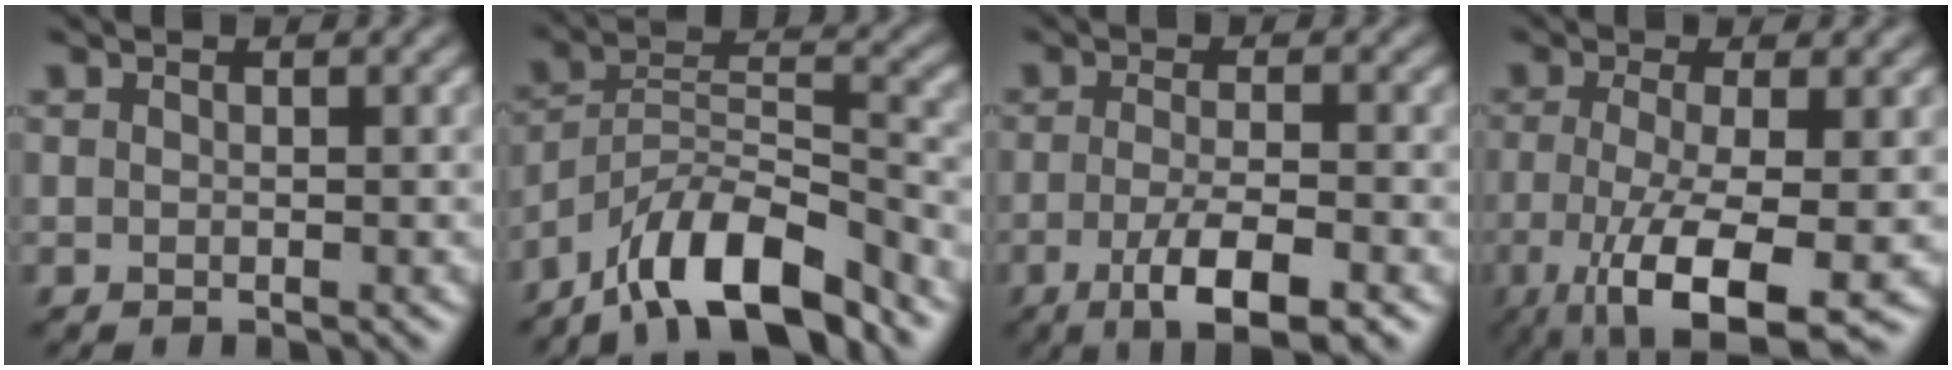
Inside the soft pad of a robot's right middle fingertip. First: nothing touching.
{"total": 9.7, "force": [-7.3, 2.8, 5.8], "torque": [-0.091, 0.007, -0.141]}
{"total": 5.3, "force": [-2.5, 1.3, 4.5], "torque": [-0.078, -0.005, -0.044]}
{"total": 9.0, "force": [-3.5, 2.5, 7.8], "torque": [-0.141, -0.019, -0.058]}